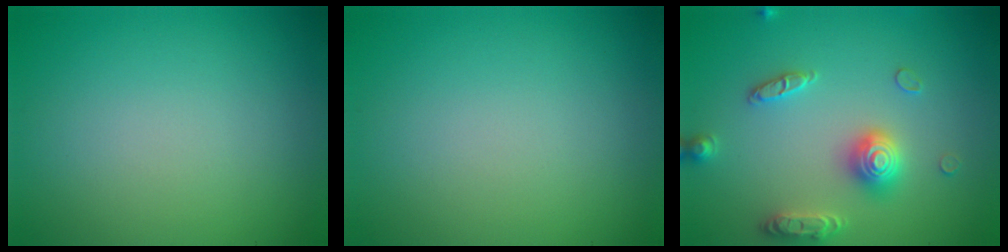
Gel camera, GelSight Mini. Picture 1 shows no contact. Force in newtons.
{"total": 0.0}
{"total": 3.4, "press": 3.4, "slide": 0.6}